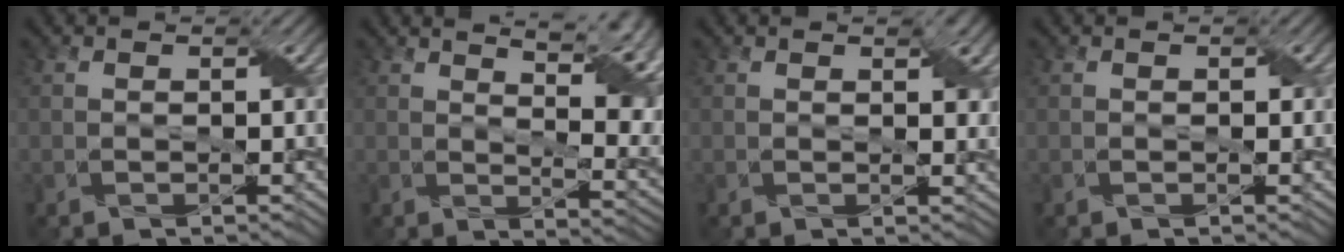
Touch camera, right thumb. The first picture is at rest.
{"total": 12.5, "force": [5.6, 4.1, 10.4], "torque": [-0.138, 0.029, 0.080]}
{"total": 2.9, "force": [1.2, 1.3, 2.2], "torque": [-0.033, -0.005, 0.024]}
{"total": 0.0}